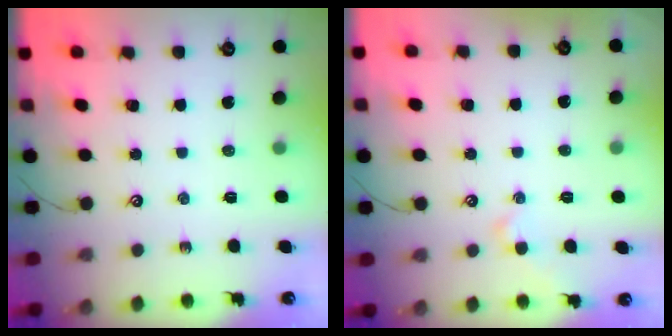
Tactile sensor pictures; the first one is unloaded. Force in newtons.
{"total": 1.0, "press": 1.0, "slide": 0.1}